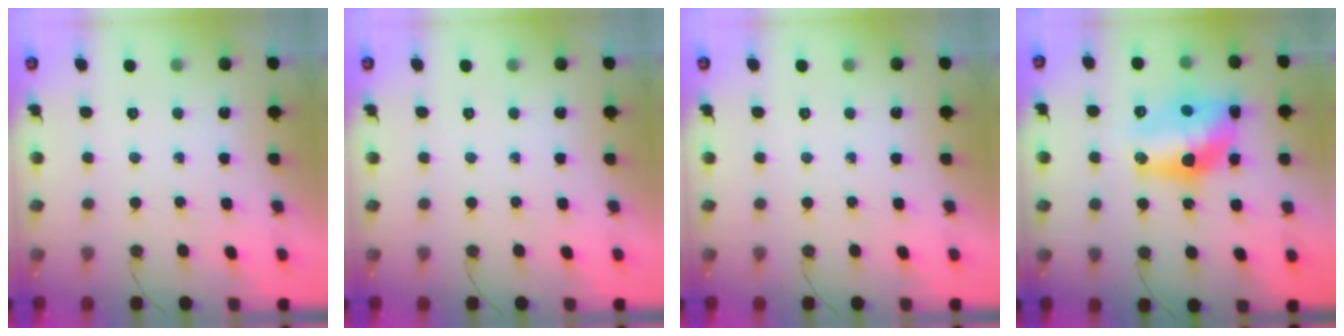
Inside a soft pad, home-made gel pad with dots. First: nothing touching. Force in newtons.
{"total": 0.0}
{"total": 0.0}
{"total": 15.0, "press": 14.9, "slide": 0.8}